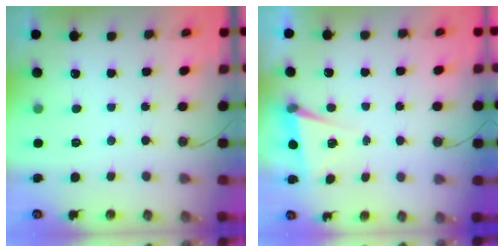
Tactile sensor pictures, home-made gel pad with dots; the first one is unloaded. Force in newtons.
{"total": 5.1, "press": 2.5, "slide": 4.5}